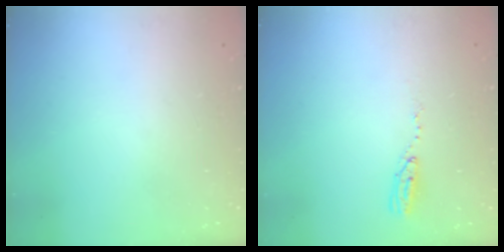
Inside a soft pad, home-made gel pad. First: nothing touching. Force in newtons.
{"total": 4.3, "press": 4.3, "slide": 0.4}